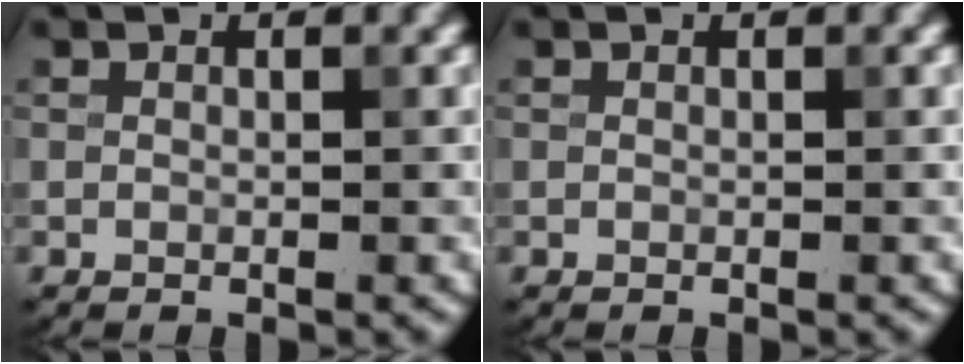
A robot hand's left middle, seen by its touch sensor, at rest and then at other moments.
{"total": 0.0}